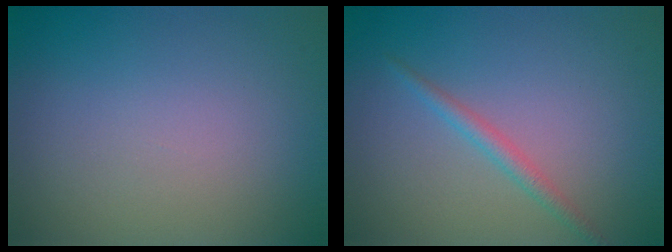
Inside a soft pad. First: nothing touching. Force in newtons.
{"total": 1.6, "press": 1.6, "slide": 0.1}